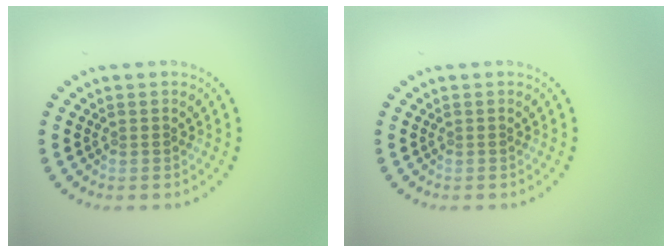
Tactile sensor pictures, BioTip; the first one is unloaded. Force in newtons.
{"total": 0.0}